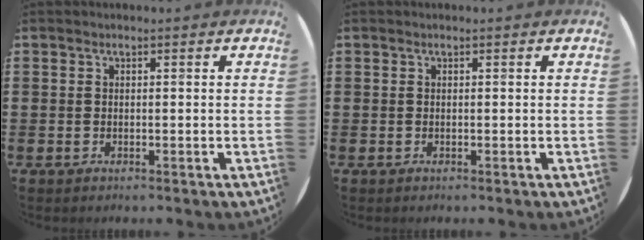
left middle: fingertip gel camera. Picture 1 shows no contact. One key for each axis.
{"total": 0.0}